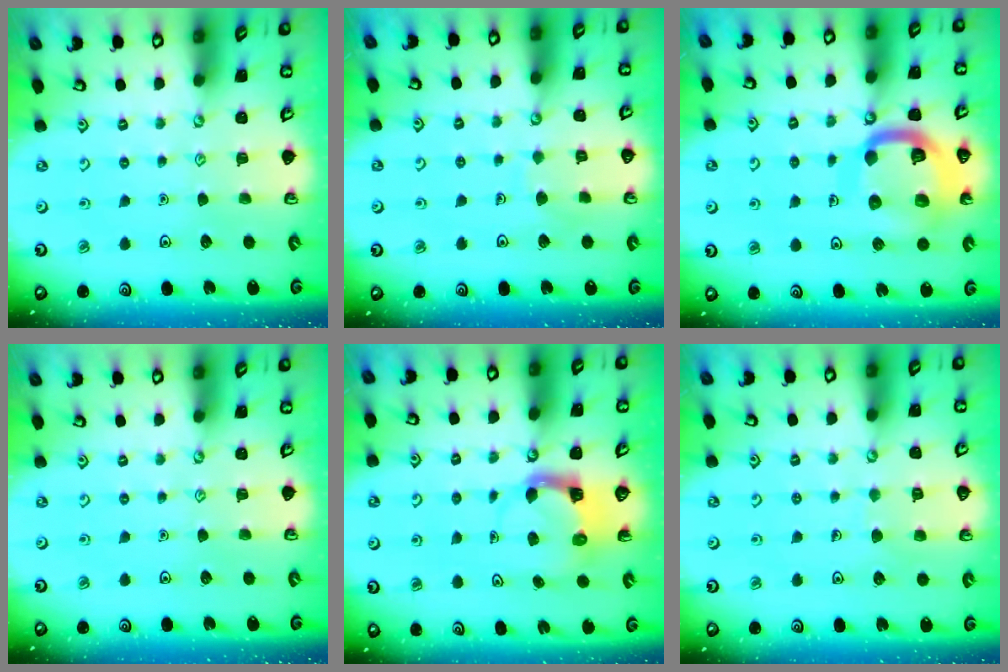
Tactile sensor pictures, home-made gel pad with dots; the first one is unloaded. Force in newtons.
{"total": 4.9, "press": 4.8, "slide": 0.4}
{"total": 17.4, "press": 17.3, "slide": 1.9}
{"total": 0.0}
{"total": 4.0, "press": 4.0, "slide": 0.4}
{"total": 4.2, "press": 4.2, "slide": 0.3}